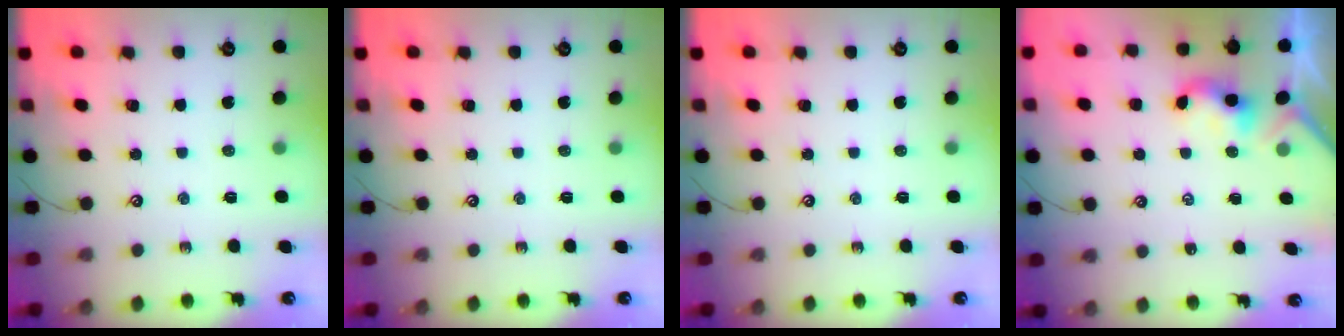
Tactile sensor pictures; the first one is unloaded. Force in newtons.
{"total": 0.0}
{"total": 0.0}
{"total": 2.1, "press": 2.1, "slide": 0.2}